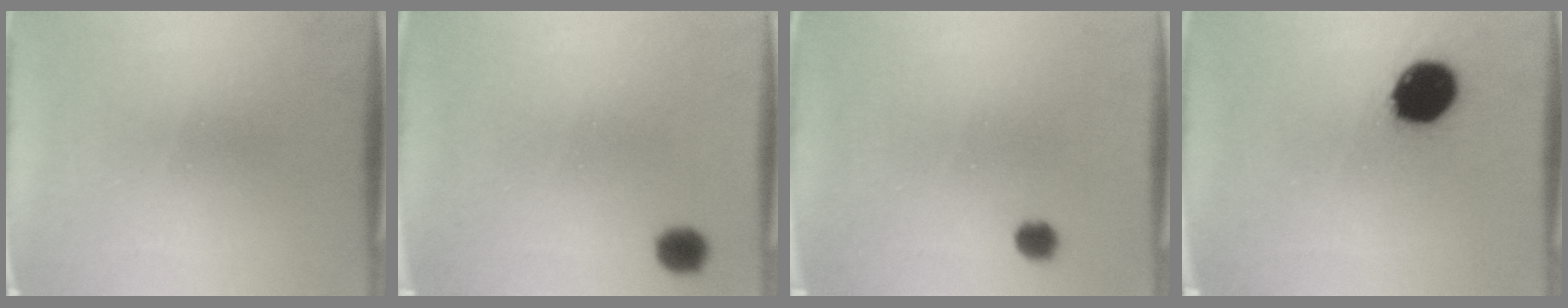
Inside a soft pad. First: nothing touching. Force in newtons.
{"total": 3.3}
{"total": 1.8}
{"total": 12.9}